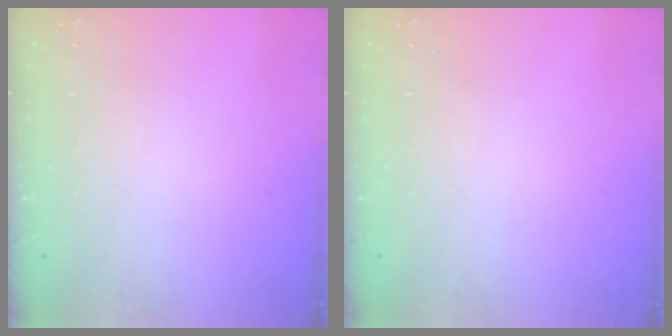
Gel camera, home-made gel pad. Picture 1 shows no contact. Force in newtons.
{"total": 0.0}